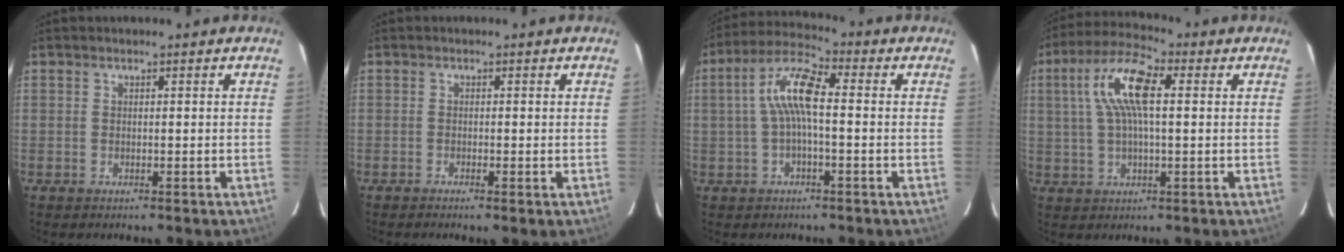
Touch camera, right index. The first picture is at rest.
{"total": 0.8, "force": [-0.4, 0.1, 0.7], "torque": [-0.014, -0.002, -0.009]}
{"total": 8.8, "force": [0.2, 2.4, 8.5], "torque": [-0.176, 0.023, 0.000]}
{"total": 11.1, "force": [2.6, 3.5, 10.2], "torque": [-0.204, 0.023, 0.045]}